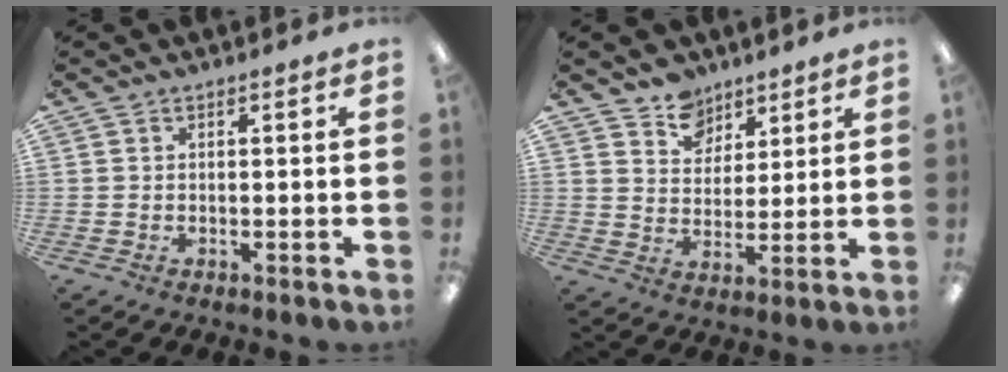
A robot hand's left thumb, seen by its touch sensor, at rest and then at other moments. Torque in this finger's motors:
{"motor_torque": [-0.19, -0.21, -0.68, 0.24, -0.07]}